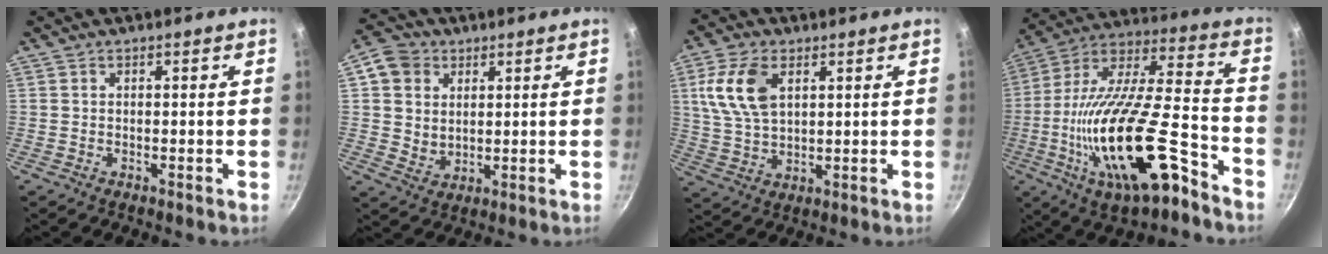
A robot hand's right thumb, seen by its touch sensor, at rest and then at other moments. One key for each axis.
{"total": 8.0, "fx": 2.8, "fy": 6.8, "fz": 3.3, "tx": -0.027, "ty": -0.011, "tz": 0.049}
{"total": 11.0, "fx": 3.6, "fy": 6.4, "fz": 8.2, "tx": -0.156, "ty": -0.006, "tz": 0.071}
{"total": 26.5, "fx": -11.3, "fy": 8.8, "fz": 22.3, "tx": -0.376, "ty": 0.037, "tz": -0.198}